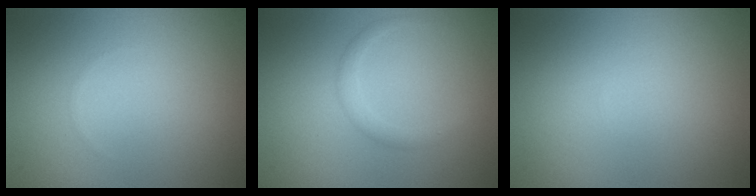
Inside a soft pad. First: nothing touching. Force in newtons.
{"total": 1.5, "press": 1.5, "slide": 0.1}
{"total": 0.0}